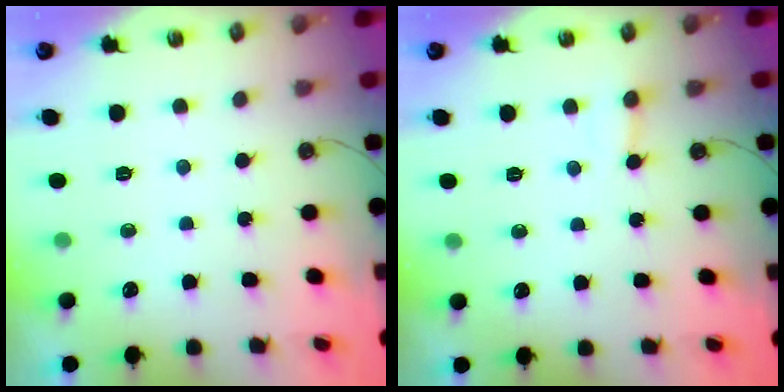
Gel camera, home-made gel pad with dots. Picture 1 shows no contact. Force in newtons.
{"total": 3.4, "press": 3.4, "slide": 0.6}